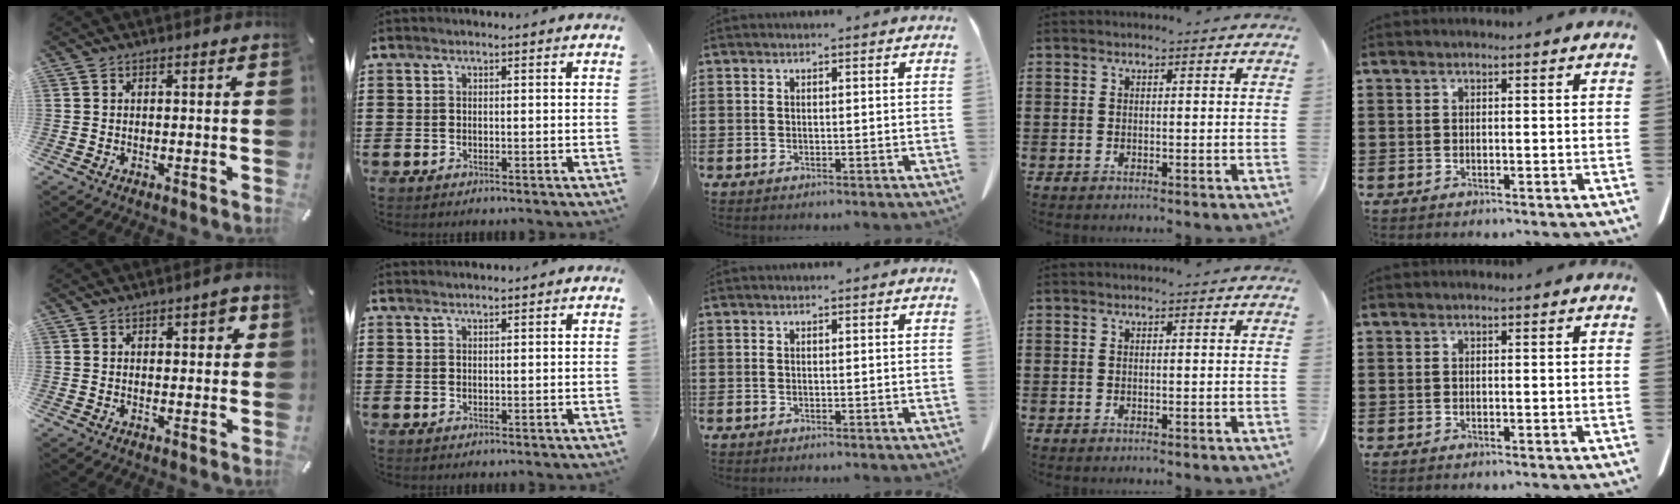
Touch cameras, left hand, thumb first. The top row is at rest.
{"thumb": {"total": 2.5, "force": [1.0, 1.5, 1.7], "torque": [-0.011, -0.002, 0.009]}, "index": {"total": 0.9, "force": [0.9, -0.1, 0.0], "torque": [-0.003, -0.002, 0.019]}}